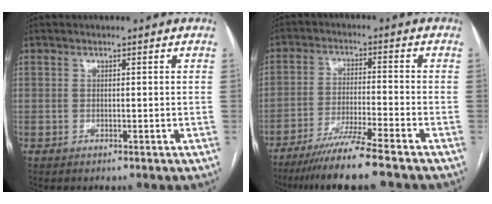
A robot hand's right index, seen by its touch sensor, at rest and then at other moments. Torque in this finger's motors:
{"motor_torque": [0.80, -0.73, 0.45, 0.15]}